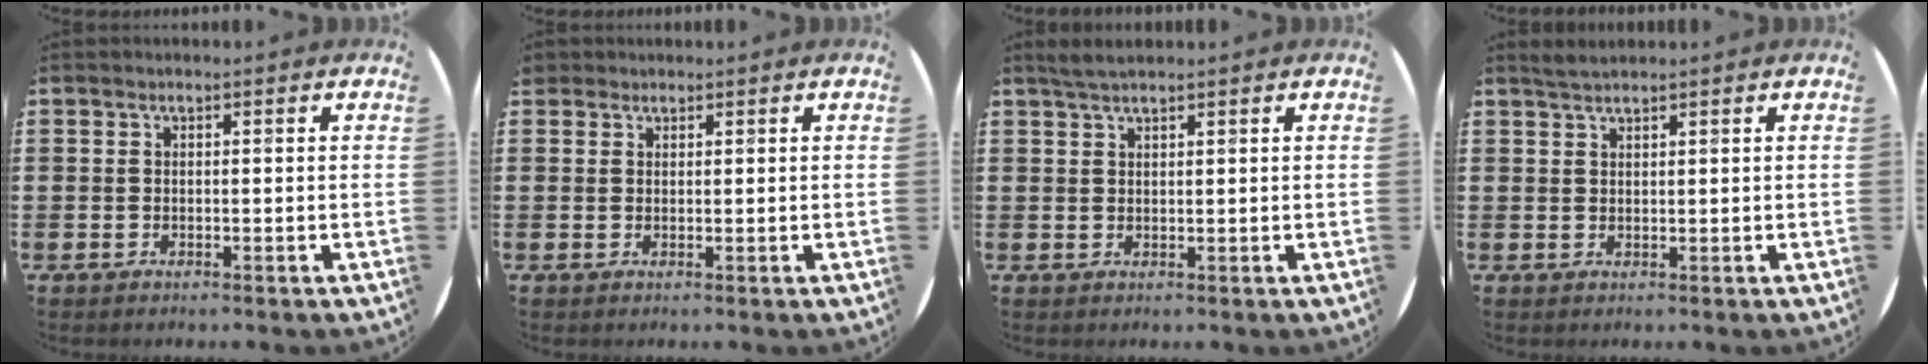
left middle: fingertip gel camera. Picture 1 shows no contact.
{"total": 1.1, "force": [1.0, 0.4, -0.1], "torque": [-0.001, 0.002, 0.021]}
{"total": 1.9, "force": [1.7, 0.2, 0.9], "torque": [-0.020, 0.003, 0.031]}
{"total": 1.6, "force": [1.5, 0.1, 0.5], "torque": [-0.011, 0.002, 0.028]}